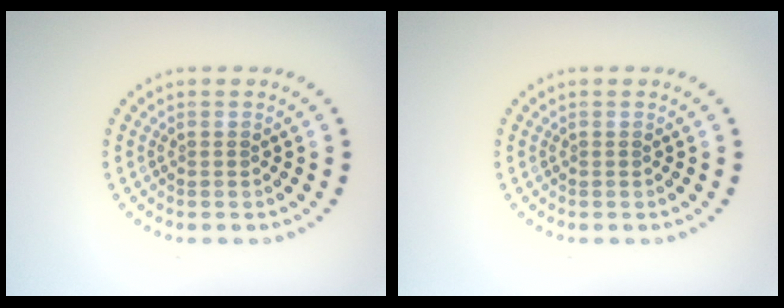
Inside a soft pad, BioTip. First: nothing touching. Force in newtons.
{"total": 0.0}